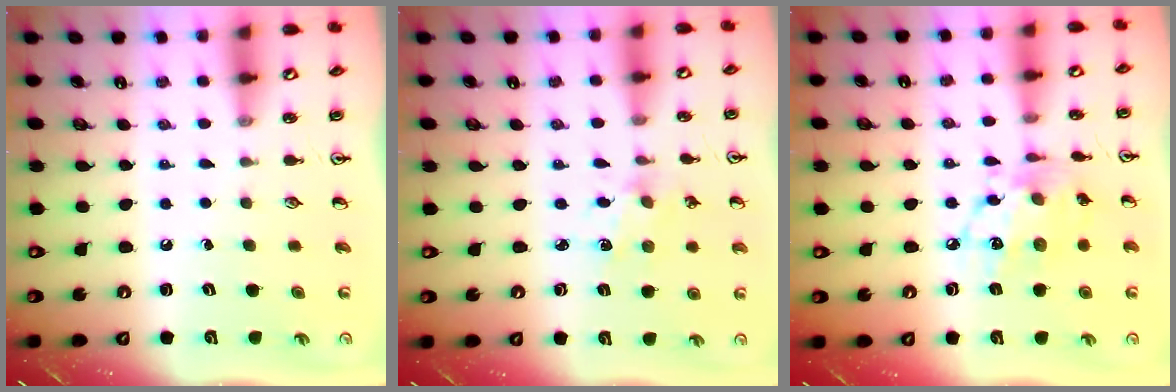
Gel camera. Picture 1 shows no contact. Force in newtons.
{"total": 2.3, "press": 2.3, "slide": 0.3}
{"total": 13.9, "press": 13.8, "slide": 1.0}